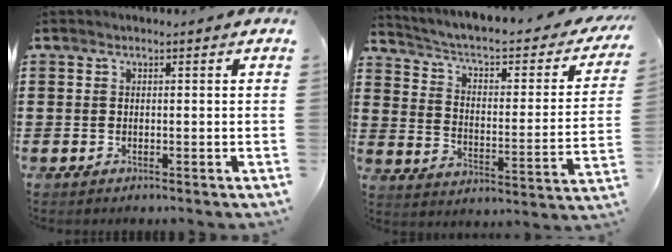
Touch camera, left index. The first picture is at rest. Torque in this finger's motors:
{"motor_torque": [1.15, -0.99, 0.95, 0.15]}